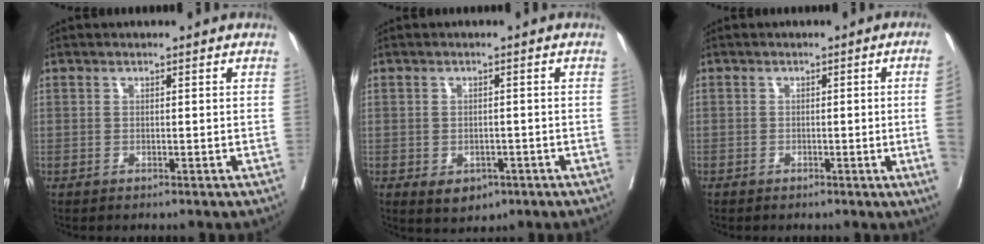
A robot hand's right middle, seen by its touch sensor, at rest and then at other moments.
{"total": 4.0, "force": [-2.0, 2.7, 2.1], "torque": [-0.023, -0.001, -0.017]}
{"total": 4.2, "force": [-0.7, -1.3, 3.9], "torque": [-0.042, -0.008, -0.011]}